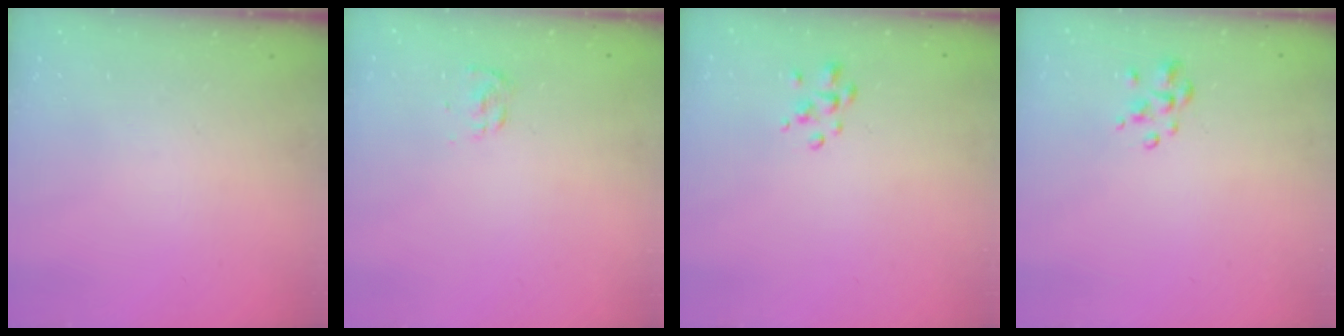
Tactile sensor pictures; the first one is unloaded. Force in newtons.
{"total": 2.6, "press": 2.5, "slide": 0.8}
{"total": 2.5, "press": 2.5, "slide": 0.4}
{"total": 3.2, "press": 3.1, "slide": 0.8}